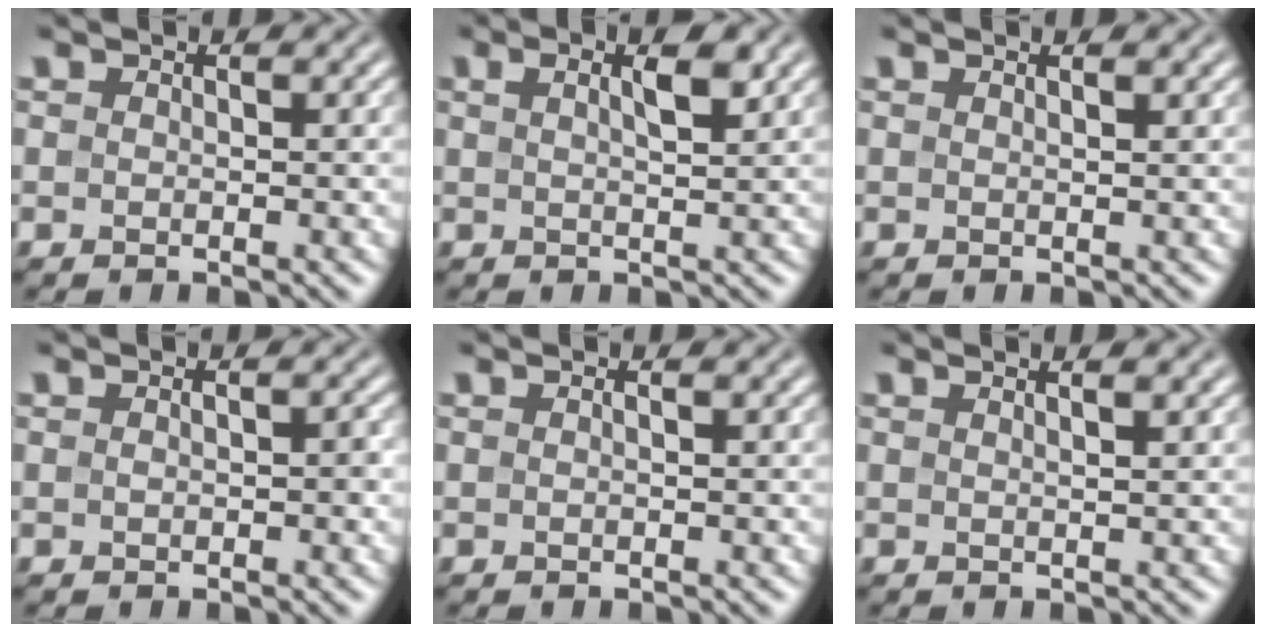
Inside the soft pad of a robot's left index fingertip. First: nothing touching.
{"total": 3.2, "force": [1.4, 0.9, 2.8], "torque": [-0.036, 0.009, 0.021]}
{"total": 1.7, "force": [1.0, 0.5, 1.2], "torque": [-0.008, 0.003, 0.001]}
{"total": 1.2, "force": [0.1, 0.5, 1.1], "torque": [-0.020, 0.002, 0.001]}
{"total": 0.5, "force": [0.2, 0.1, 0.5], "torque": [-0.008, 0.004, 0.001]}
{"total": 3.1, "force": [1.8, 1.3, 2.2], "torque": [-0.003, 0.011, -0.006]}